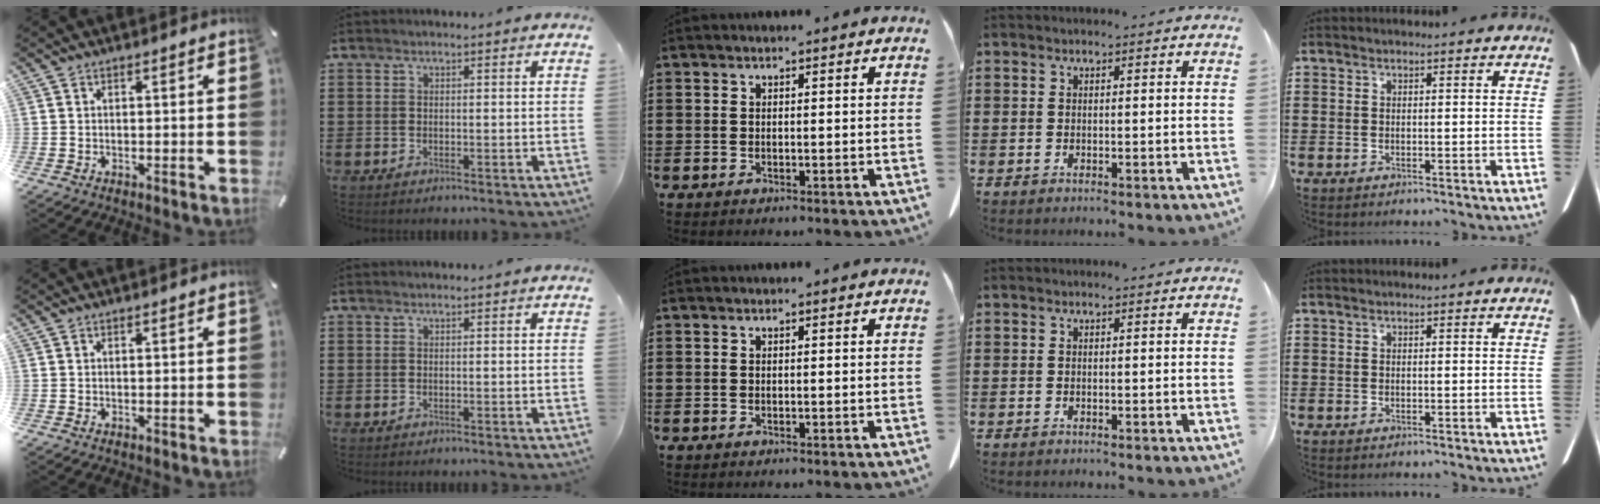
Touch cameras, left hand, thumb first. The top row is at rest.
{}